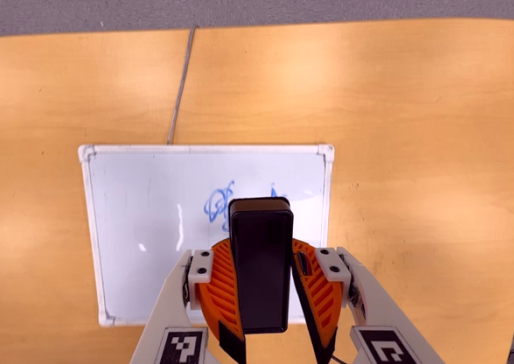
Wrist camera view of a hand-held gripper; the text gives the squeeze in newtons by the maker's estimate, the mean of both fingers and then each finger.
{"total": 9.9, "left": 9.8, "right": 10.0}